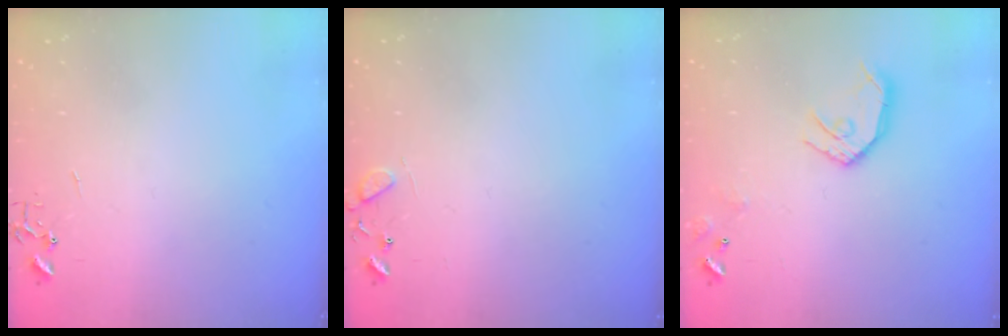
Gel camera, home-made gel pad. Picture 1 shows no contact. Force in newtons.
{"total": 9.0, "press": 9.0, "slide": 0.6}
{"total": 11.7, "press": 11.6, "slide": 1.2}